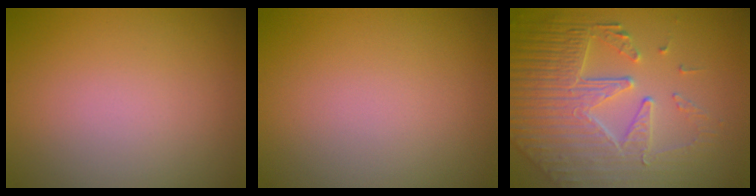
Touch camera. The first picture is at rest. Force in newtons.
{"total": 0.0}
{"total": 8.5, "press": 5.9, "slide": 6.1}